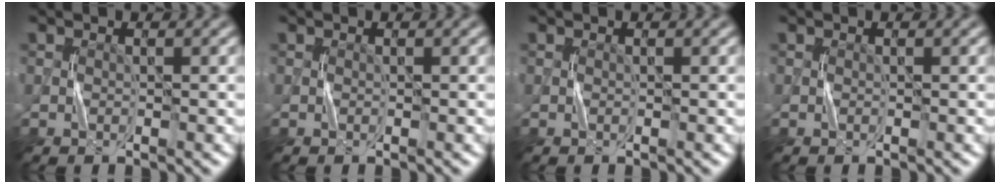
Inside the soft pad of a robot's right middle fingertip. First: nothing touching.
{"total": 0.0}
{"total": 0.0}
{"total": 0.0}